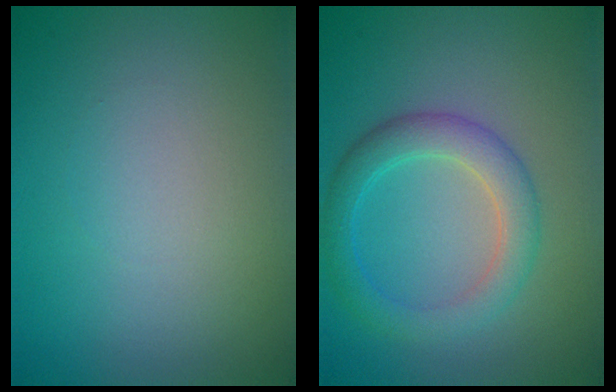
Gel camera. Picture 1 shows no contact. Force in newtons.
{"total": 3.8, "press": 3.8, "slide": 0.1}